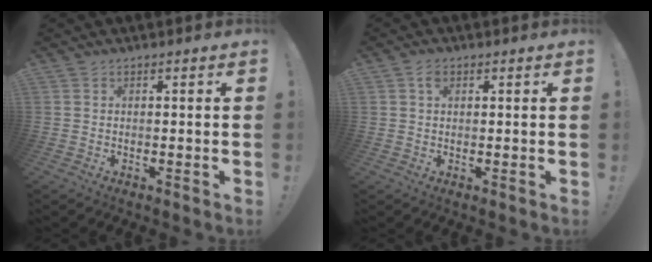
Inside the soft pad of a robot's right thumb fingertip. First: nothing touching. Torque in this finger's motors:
{"motor_torque": [0.23, 0.18, 0.00, 0.00, 0.00]}